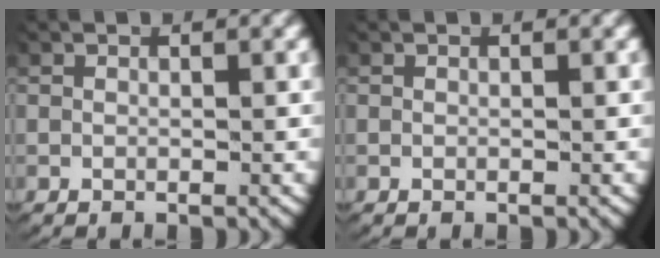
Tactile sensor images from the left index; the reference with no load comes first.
{"total": 0.0}